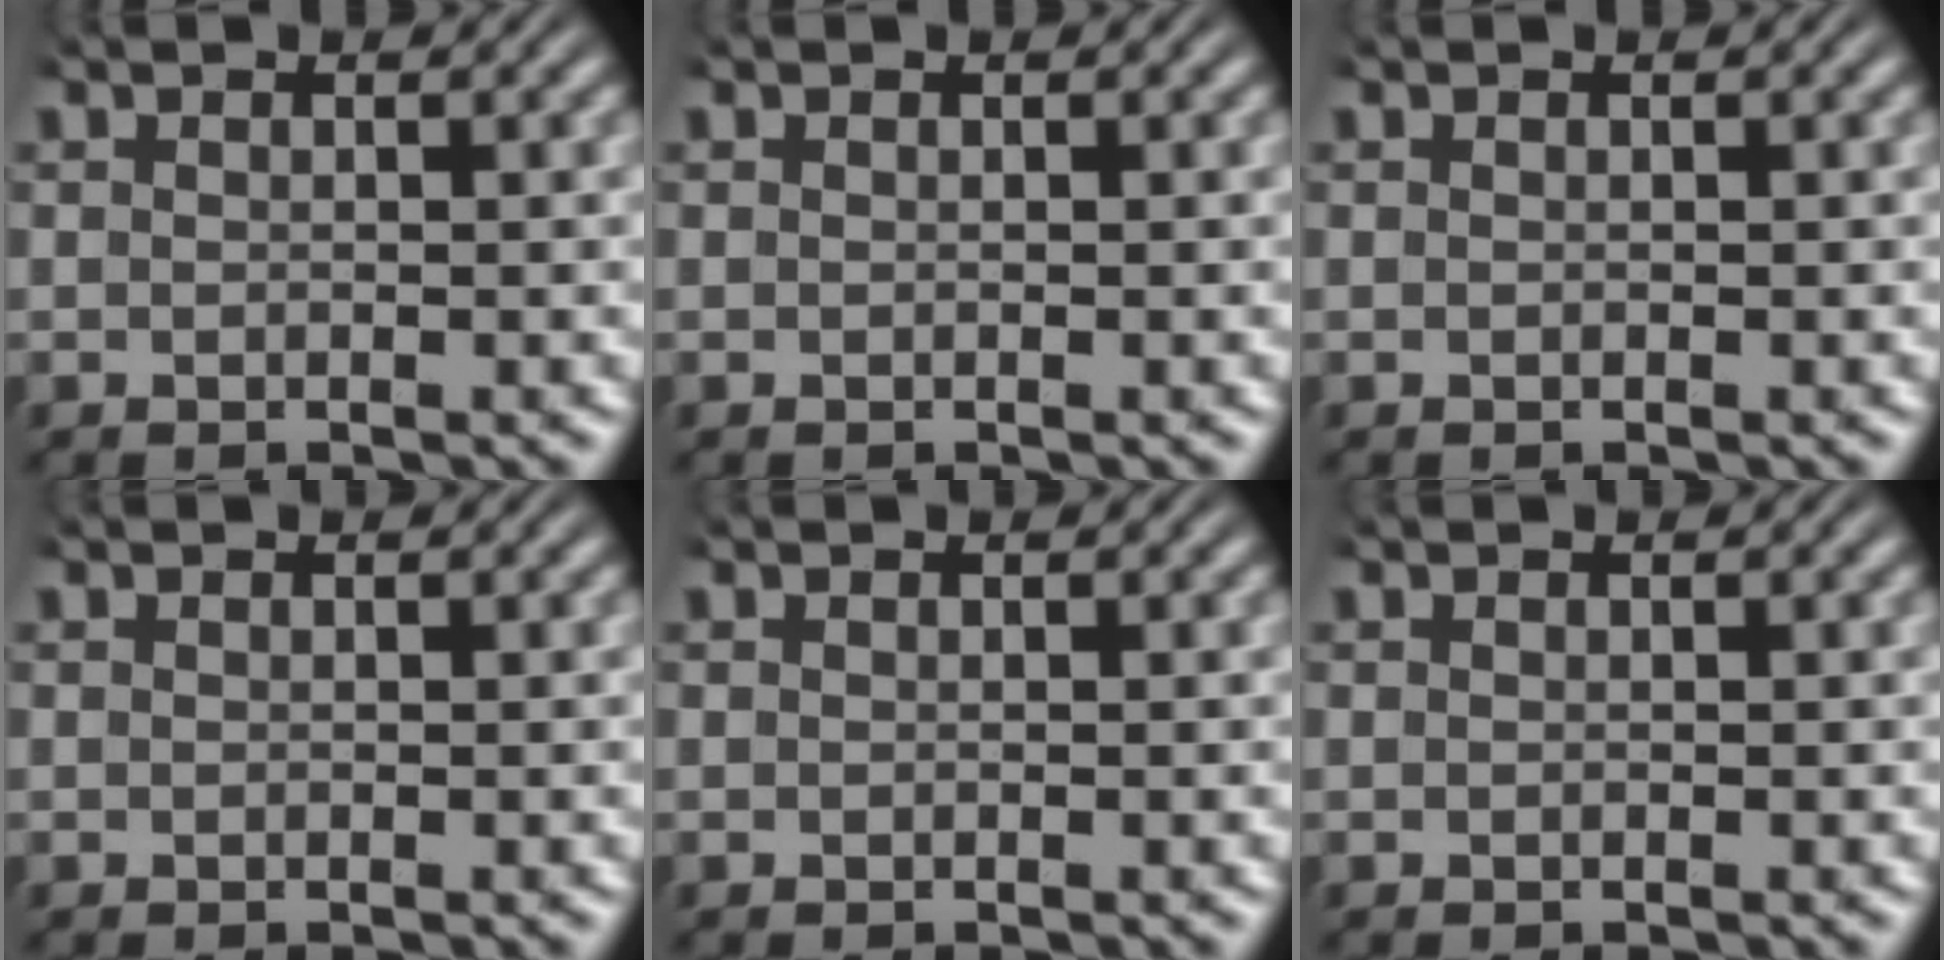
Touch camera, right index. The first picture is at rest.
{"total": 0.0}
{"total": 0.0}
{"total": 0.0}
{"total": 0.0}
{"total": 0.0}